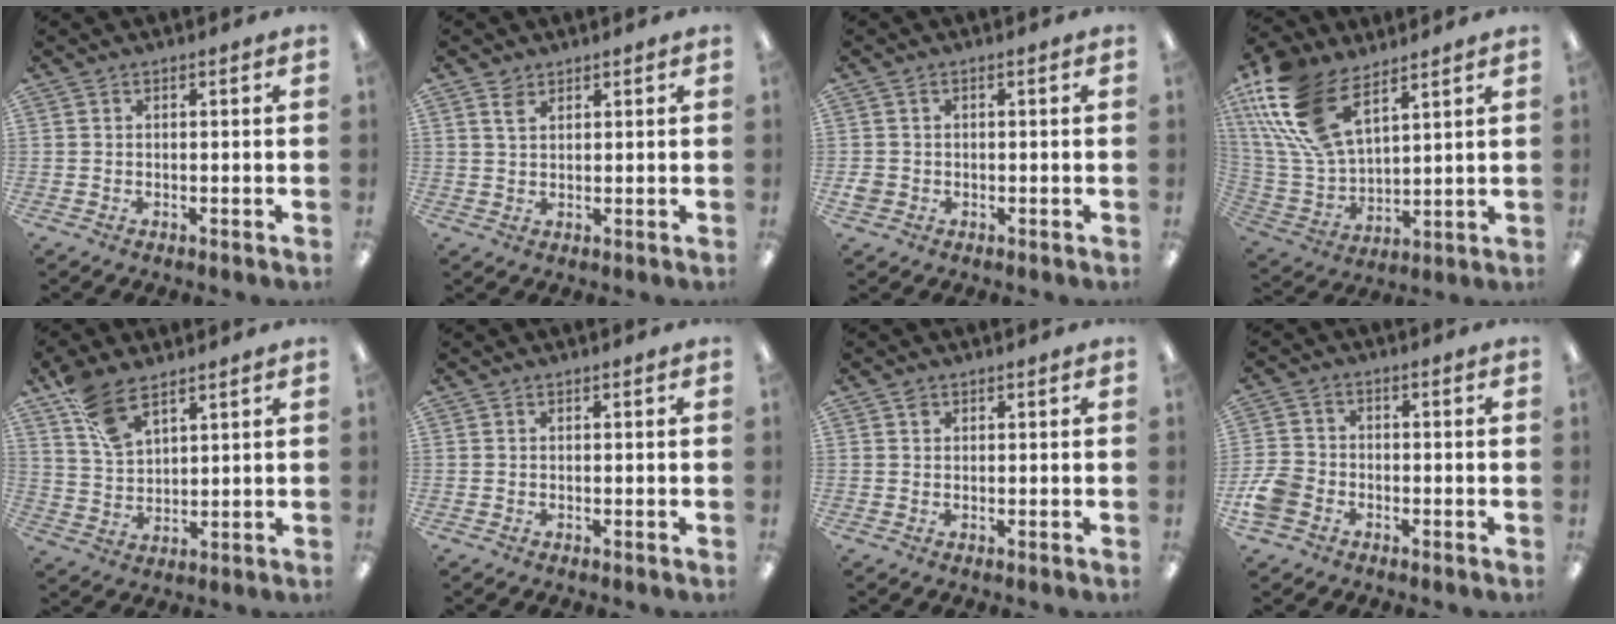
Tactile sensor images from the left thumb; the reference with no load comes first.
{"total": 2.7, "force": [2.0, 1.4, 1.3], "torque": [-0.030, -0.001, 0.037]}
{"total": 2.1, "force": [-0.2, 1.9, 0.9], "torque": [-0.016, 0.004, -0.005]}
{"total": 20.1, "force": [11.6, 10.0, 13.0], "torque": [-0.311, -0.048, 0.208]}
{"total": 9.3, "force": [6.6, 4.2, 5.1], "torque": [-0.100, -0.027, 0.123]}
{"total": 0.0}
{"total": 0.9, "force": [0.6, 0.7, 0.3], "torque": [-0.008, 0.001, 0.011]}
{"total": 6.4, "force": [-2.8, 4.8, 3.1], "torque": [-0.065, 0.019, -0.050]}